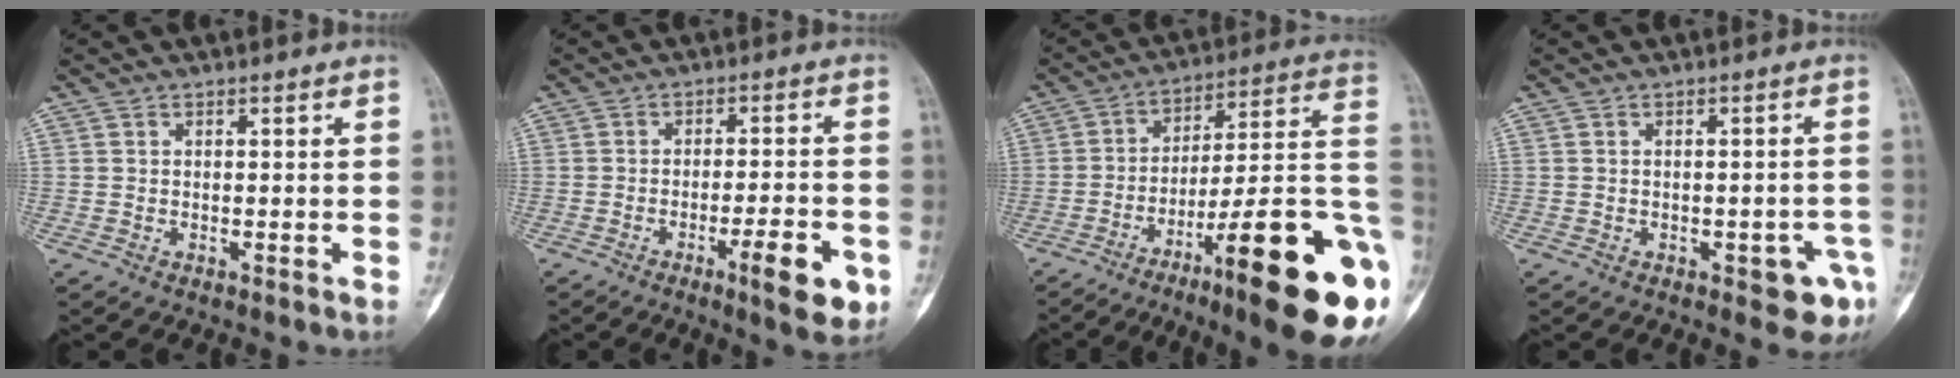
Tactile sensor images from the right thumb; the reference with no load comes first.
{"total": 8.9, "force": [-3.9, 1.9, 7.8], "torque": [-0.104, 0.012, -0.050]}
{"total": 26.4, "force": [-9.6, 4.9, 24.1], "torque": [-0.262, 0.053, -0.136]}
{"total": 6.0, "force": [-2.6, 2.6, 4.8], "torque": [-0.040, 0.015, -0.024]}